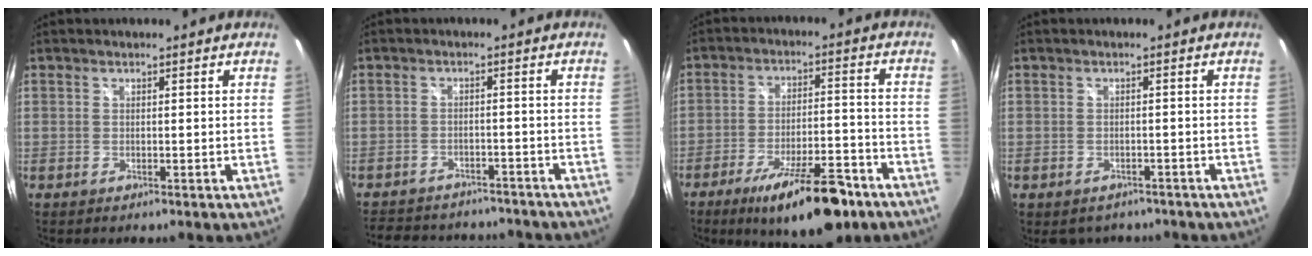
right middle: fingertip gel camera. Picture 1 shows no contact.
{"total": 16.6, "force": [-14.2, 6.3, 6.0], "torque": [-0.132, 0.007, -0.186]}
{"total": 16.6, "force": [-11.4, 4.6, 11.1], "torque": [-0.186, -0.016, -0.167]}
{"total": 4.2, "force": [-3.2, 2.5, 1.1], "torque": [-0.024, -0.007, -0.038]}